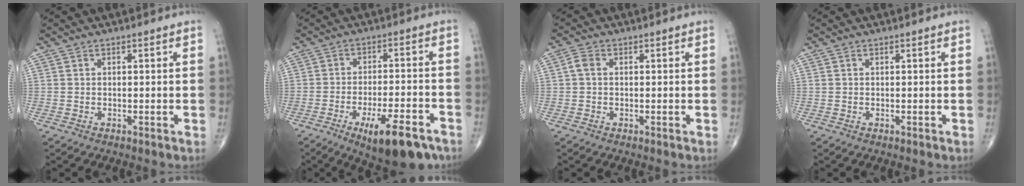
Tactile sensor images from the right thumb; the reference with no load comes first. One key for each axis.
{"total": 13.1, "fx": -7.6, "fy": 4.2, "fz": 9.8, "tx": -0.138, "ty": 0.032, "tz": -0.107}
{"total": 1.9, "fx": 0.1, "fy": 1.3, "fz": 1.4, "tx": -0.027, "ty": 0.005, "tz": -0.001}
{"total": 0.0}